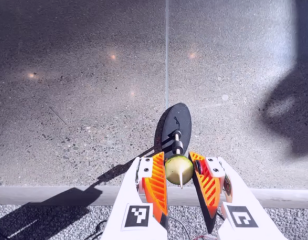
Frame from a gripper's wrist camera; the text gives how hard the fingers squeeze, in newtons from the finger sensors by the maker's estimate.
{"total": 8.4, "left": 8.4, "right": 8.3}